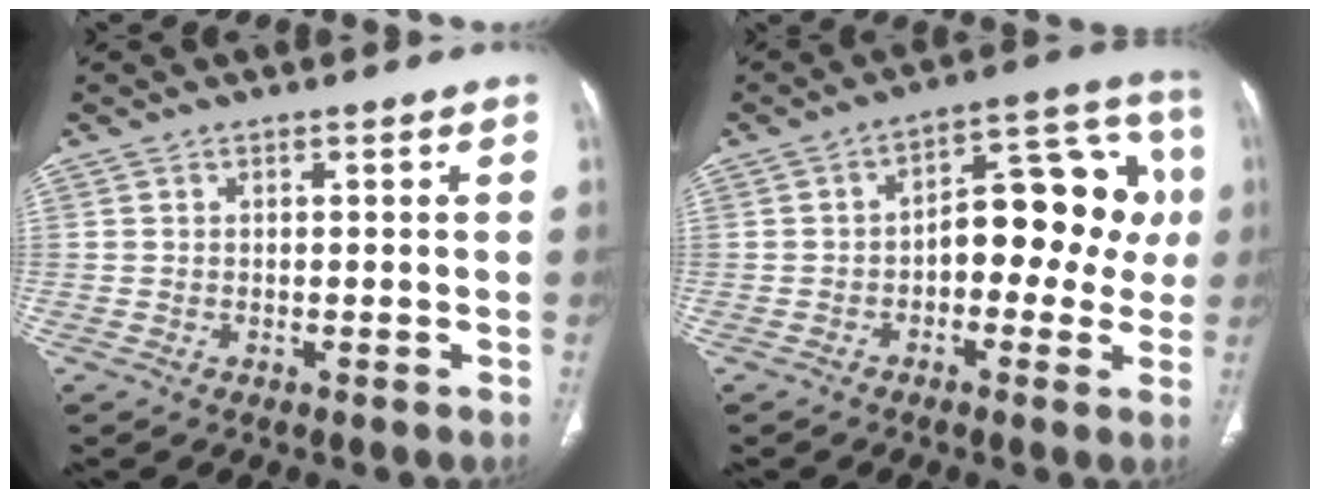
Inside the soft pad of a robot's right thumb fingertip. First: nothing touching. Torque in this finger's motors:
{"motor_torque": [1.67, 1.60, 1.13, -0.46, 0.06]}